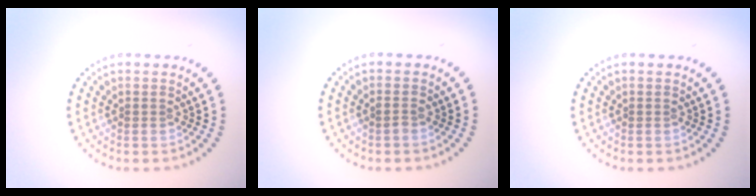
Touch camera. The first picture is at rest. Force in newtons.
{"total": 0.5, "press": 0.5, "slide": 0.1}
{"total": 0.0}